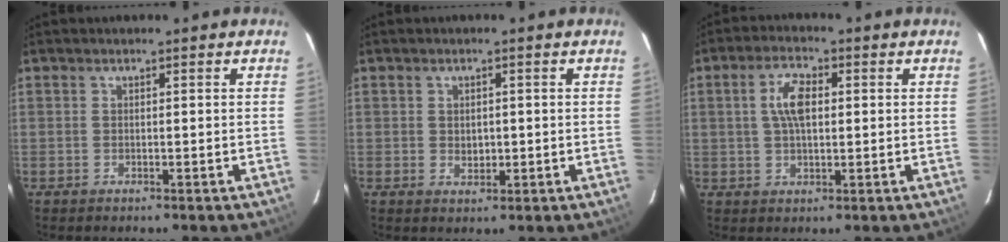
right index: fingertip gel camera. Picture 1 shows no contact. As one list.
[{"total": 2.4, "force": [-0.1, 1.9, 1.5], "torque": [-0.022, 0.001, 0.002]}, {"total": 6.0, "force": [1.1, 2.9, 5.2], "torque": [-0.098, 0.011, 0.021]}]